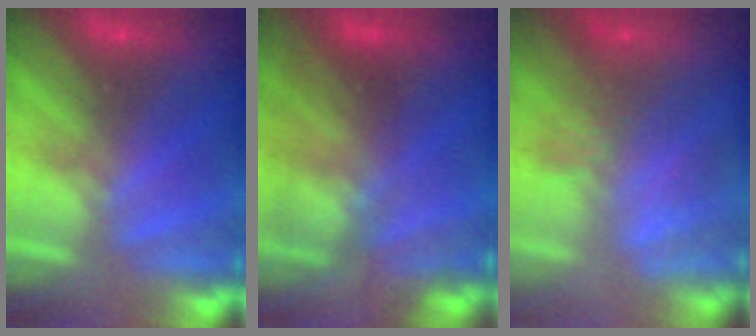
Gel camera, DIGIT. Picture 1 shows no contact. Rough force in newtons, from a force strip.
{"total": 2.7}
{"total": 2.8}